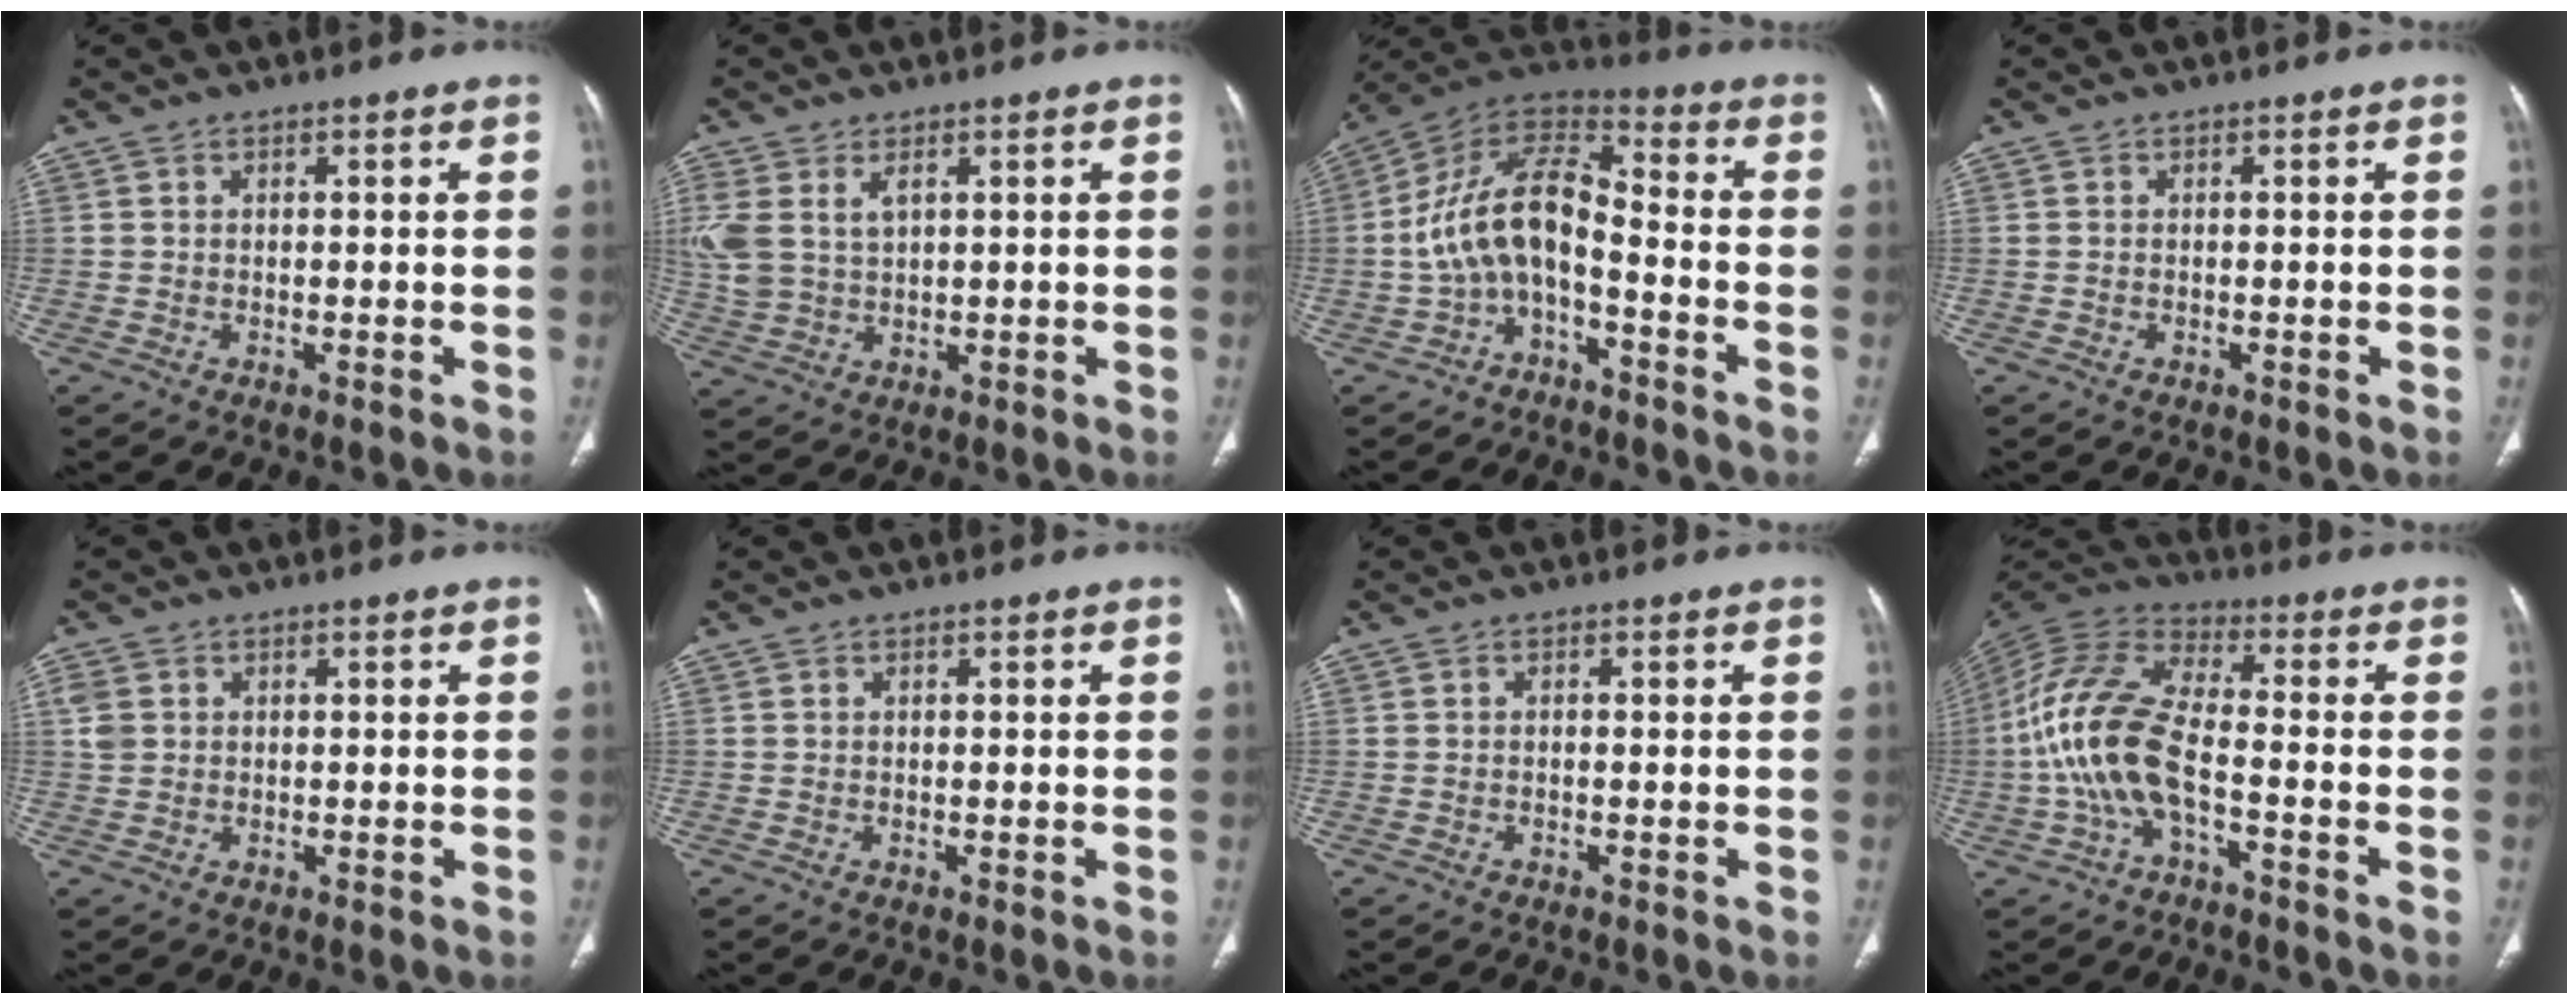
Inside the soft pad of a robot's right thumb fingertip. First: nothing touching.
{"total": 8.4, "force": [2.8, 5.2, 6.0], "torque": [-0.144, 0.002, 0.068]}
{"total": 12.6, "force": [-3.9, 6.5, 10.1], "torque": [-0.184, 0.083, -0.080]}
{"total": 0.0}
{"total": 2.6, "force": [0.7, 2.2, 1.2], "torque": [-0.025, 0.003, 0.020]}
{"total": 0.0}
{"total": 0.0}
{"total": 14.0, "force": [-3.7, 6.1, 12.1], "torque": [-0.262, 0.041, -0.076]}